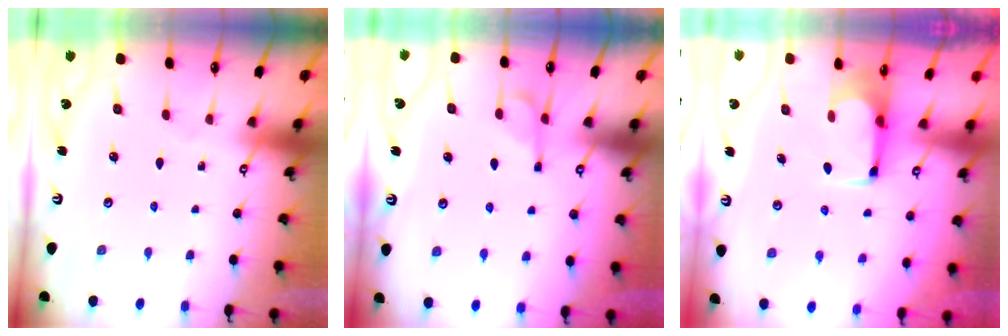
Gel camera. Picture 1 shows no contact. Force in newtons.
{"total": 5.1, "press": 5.0, "slide": 0.7}
{"total": 1.7, "press": 1.7, "slide": 0.3}